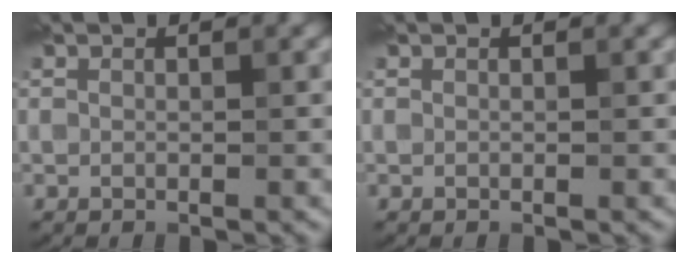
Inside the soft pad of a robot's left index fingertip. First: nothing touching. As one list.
[{"total": 0.0}]